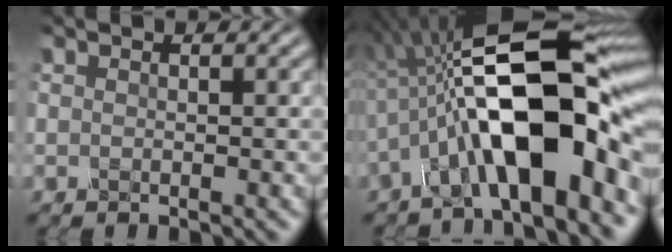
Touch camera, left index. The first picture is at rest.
{"total": 15.2, "force": [-2.7, 5.3, 14.0], "torque": [-0.215, 0.024, -0.058]}